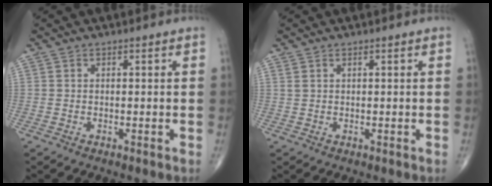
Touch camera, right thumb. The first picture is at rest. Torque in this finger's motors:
{"motor_torque": [-0.12, -0.14, -0.08, 0.15, -0.01]}